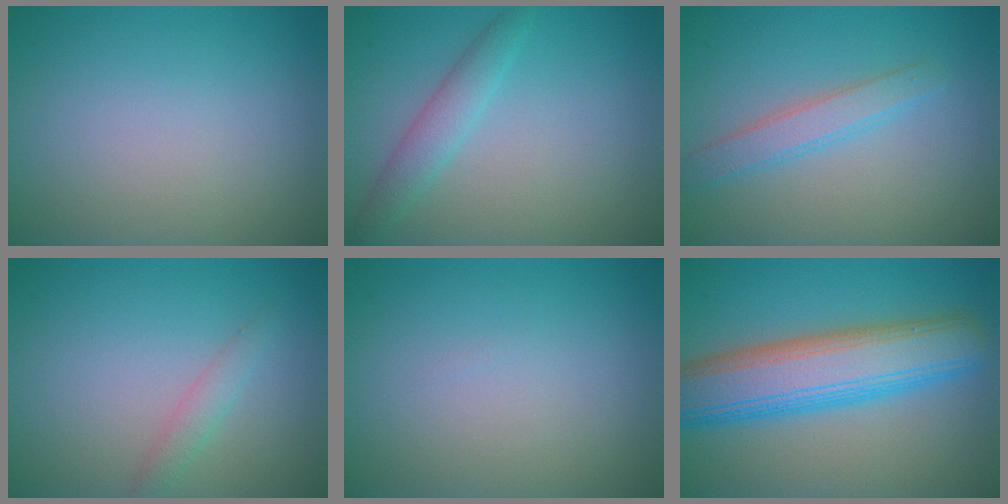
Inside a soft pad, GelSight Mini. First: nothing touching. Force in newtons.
{"total": 2.4, "press": 2.4, "slide": 0.0}
{"total": 2.4, "press": 2.4, "slide": 0.1}
{"total": 1.5, "press": 1.5, "slide": 0.0}
{"total": 0.0}
{"total": 9.2, "press": 9.2, "slide": 0.3}